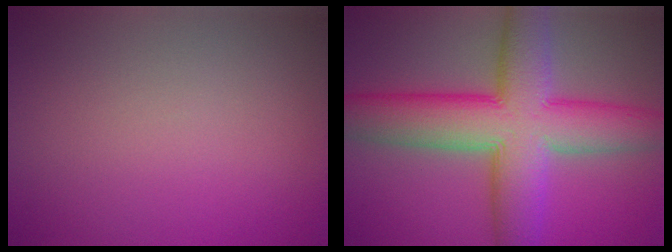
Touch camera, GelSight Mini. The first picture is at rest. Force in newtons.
{"total": 11.3, "press": 11.3, "slide": 0.4}